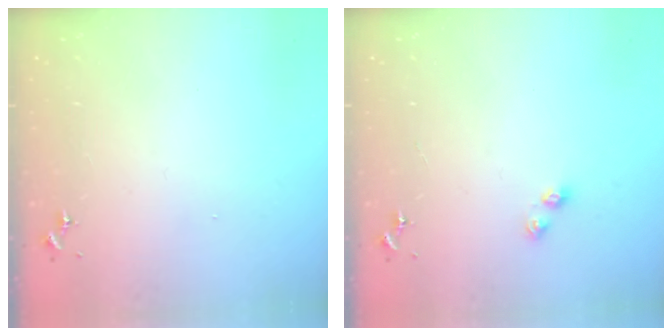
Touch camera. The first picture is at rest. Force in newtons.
{"total": 3.8, "press": 3.7, "slide": 0.7}